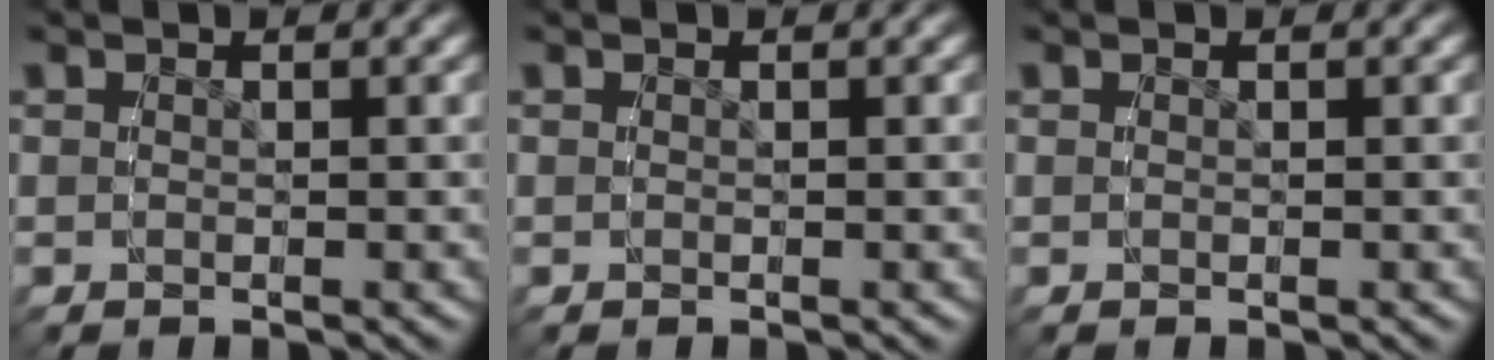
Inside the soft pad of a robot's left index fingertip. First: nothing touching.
{"total": 0.0}
{"total": 0.0}